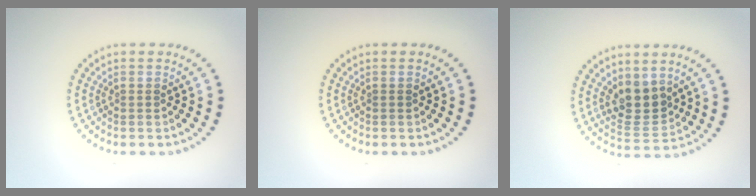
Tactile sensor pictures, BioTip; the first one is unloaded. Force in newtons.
{"total": 0.0}
{"total": 3.5, "press": 3.1, "slide": 1.6}